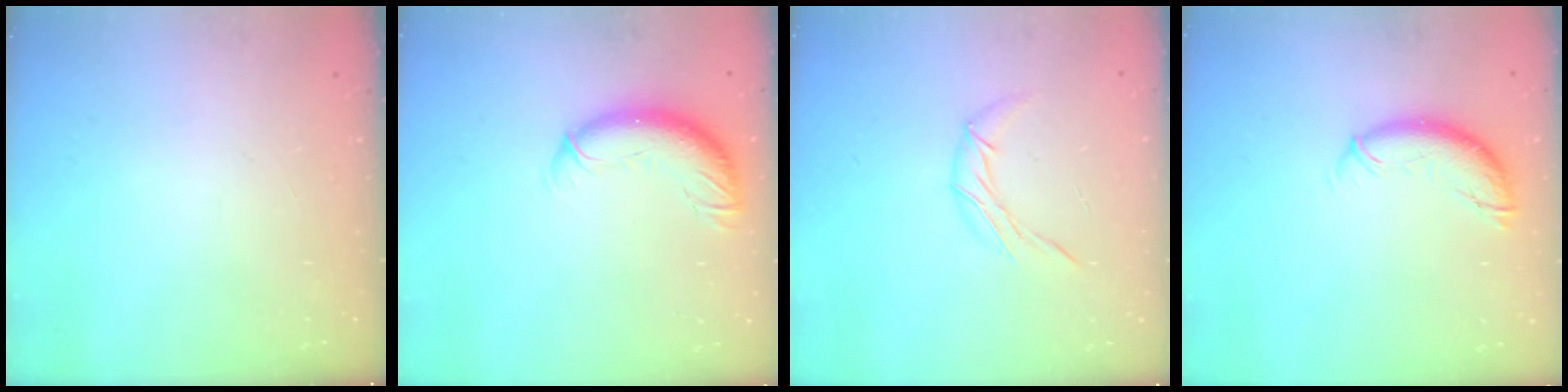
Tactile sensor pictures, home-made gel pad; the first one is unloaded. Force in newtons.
{"total": 10.8, "press": 10.4, "slide": 2.9}
{"total": 7.6, "press": 7.6, "slide": 0.6}
{"total": 9.6, "press": 9.6, "slide": 0.5}